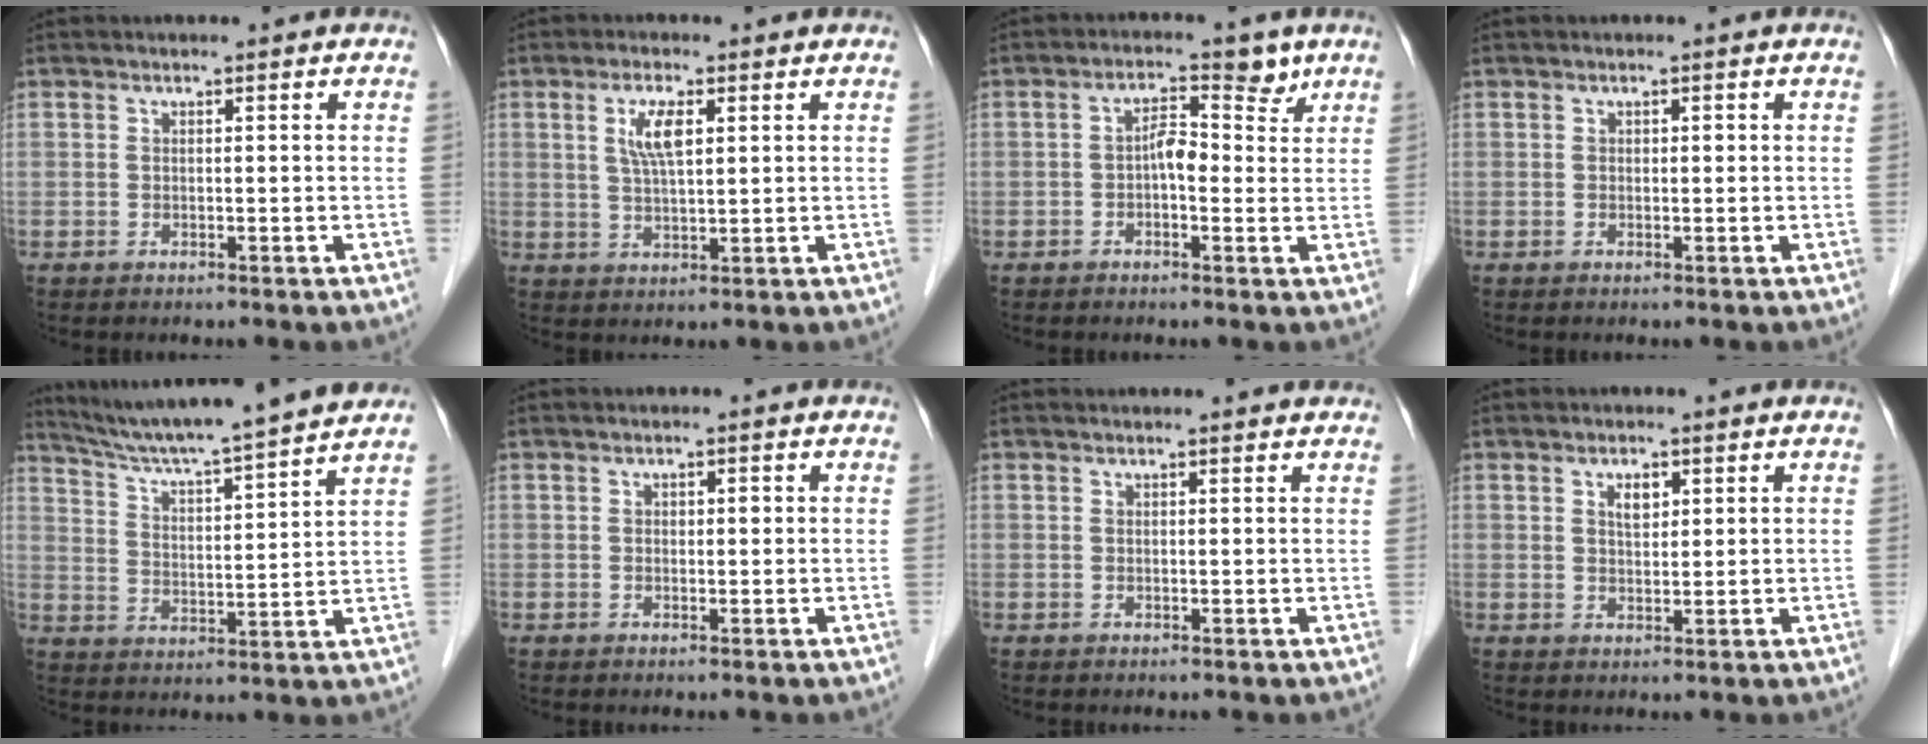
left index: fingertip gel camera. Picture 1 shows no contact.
{"total": 4.7, "force": [1.6, 1.2, 4.2], "torque": [-0.088, 0.004, 0.034]}
{"total": 4.4, "force": [1.1, 2.4, 3.5], "torque": [-0.059, 0.025, 0.015]}
{"total": 0.7, "force": [0.1, 0.4, 0.5], "torque": [-0.007, 0.003, 0.000]}
{"total": 15.8, "force": [14.1, -1.3, 6.8], "torque": [-0.121, 0.002, 0.213]}
{"total": 1.0, "force": [0.2, 0.6, 0.8], "torque": [-0.011, 0.004, 0.002]}
{"total": 3.2, "force": [3.1, 0.3, 0.8], "torque": [-0.013, 0.012, 0.027]}
{"total": 2.3, "force": [1.1, 1.1, 1.7], "torque": [-0.031, 0.004, 0.022]}